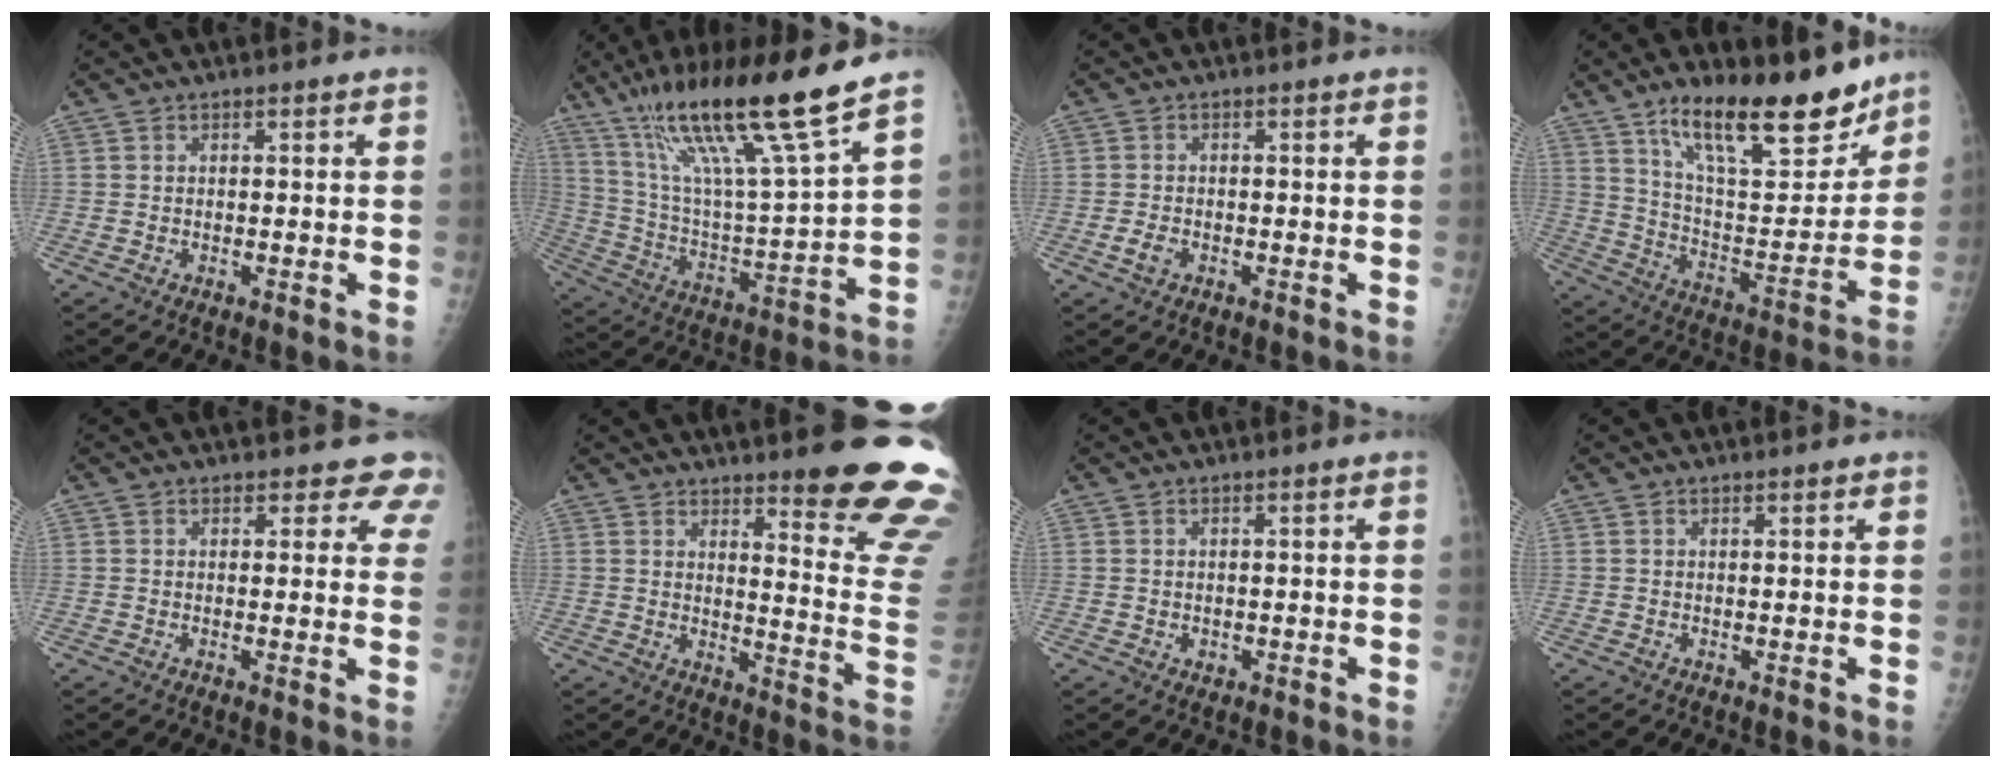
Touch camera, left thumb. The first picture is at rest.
{"total": 22.8, "force": [15.7, 1.0, 16.6], "torque": [-0.274, -0.061, 0.284]}
{"total": 2.0, "force": [-0.8, 1.3, 1.3], "torque": [-0.026, 0.001, -0.014]}
{"total": 22.7, "force": [16.0, 7.4, 14.3], "torque": [-0.182, -0.086, 0.266]}
{"total": 6.4, "force": [5.7, 2.7, 0.7], "torque": [0.043, -0.024, 0.040]}
{"total": 17.2, "force": [12.9, 1.9, 11.1], "torque": [-0.108, -0.119, 0.164]}
{"total": 0.9, "force": [0.3, 0.6, 0.6], "torque": [-0.006, -0.003, 0.009]}
{"total": 0.9, "force": [0.7, 0.1, 0.5], "torque": [-0.007, -0.003, 0.012]}